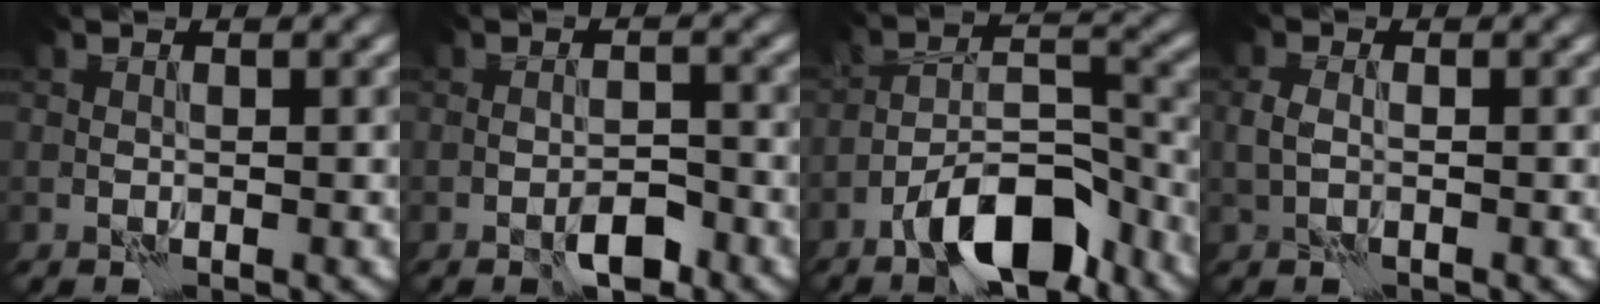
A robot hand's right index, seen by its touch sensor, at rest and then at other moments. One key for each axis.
{"total": 2.5, "fx": -1.7, "fy": 0.8, "fz": 1.7, "tx": -0.022, "ty": 0.007, "tz": -0.026}
{"total": 8.2, "fx": -5.4, "fy": 2.8, "fz": 5.4, "tx": -0.080, "ty": 0.009, "tz": -0.096}
{"total": 0.5, "fx": 0.3, "fy": 0.1, "fz": 0.4, "tx": -0.016, "ty": 0.001, "tz": 0.005}